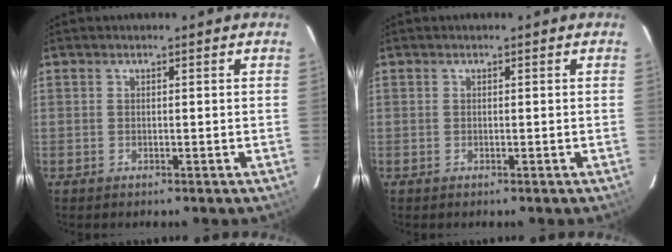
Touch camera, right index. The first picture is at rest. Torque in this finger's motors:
{"motor_torque": [0.00, 0.00, 0.00, 0.00]}